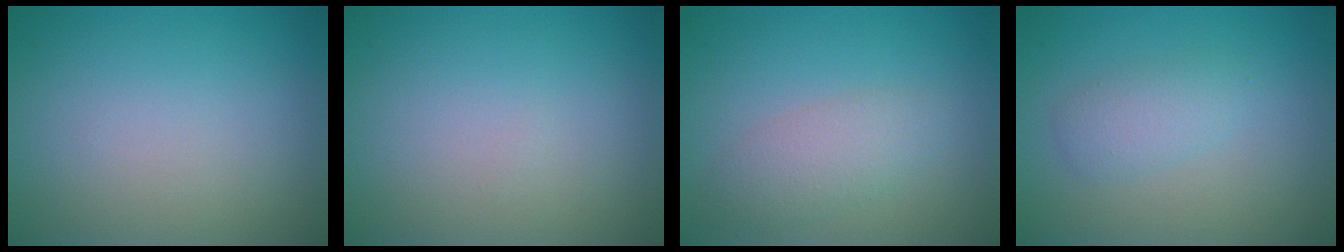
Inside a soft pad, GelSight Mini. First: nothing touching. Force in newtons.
{"total": 0.0}
{"total": 2.8, "press": 2.8, "slide": 0.0}
{"total": 2.1, "press": 2.1, "slide": 0.1}